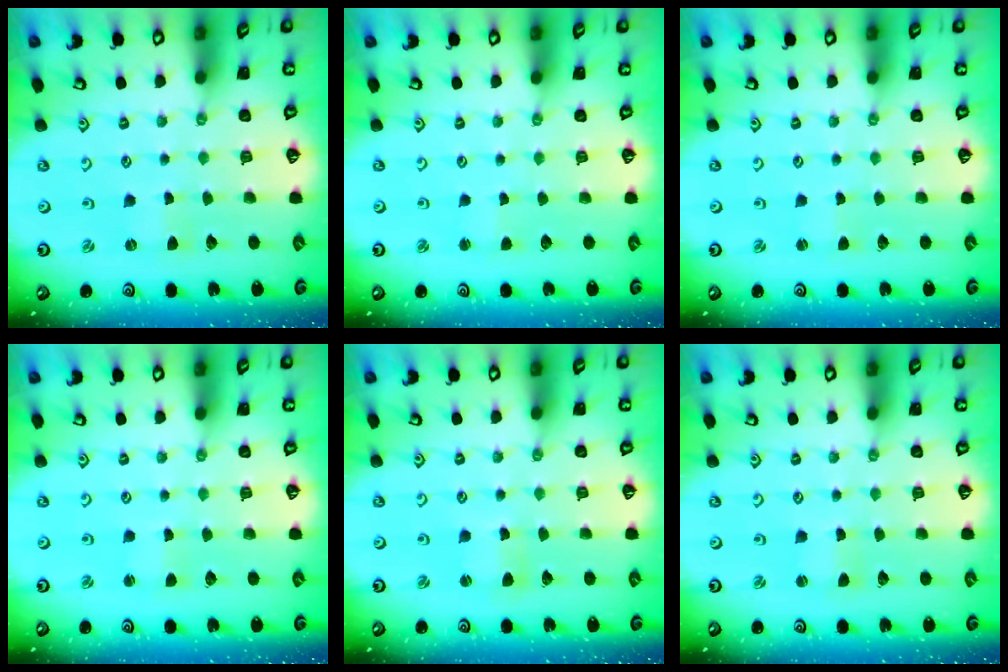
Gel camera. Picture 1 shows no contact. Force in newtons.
{"total": 1.0, "press": 0.9, "slide": 0.1}
{"total": 1.0, "press": 0.9, "slide": 0.1}
{"total": 1.0, "press": 1.0, "slide": 0.1}
{"total": 2.2, "press": 2.2, "slide": 0.3}
{"total": 0.8, "press": 0.8, "slide": 0.3}